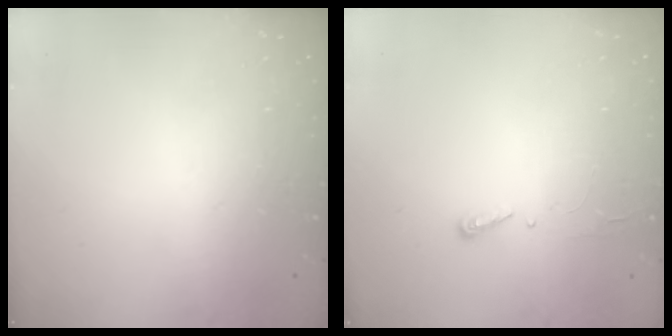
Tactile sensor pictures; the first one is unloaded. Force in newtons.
{"total": 2.9, "press": 2.9, "slide": 0.4}